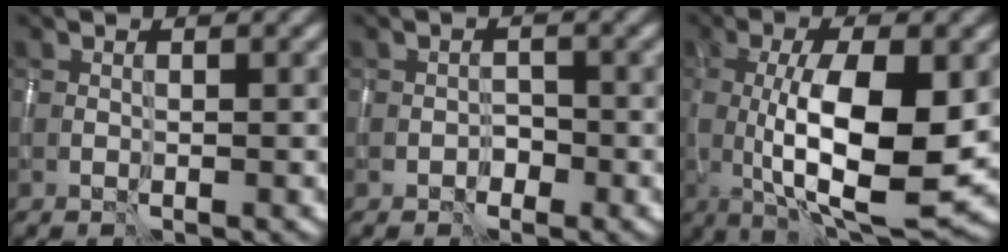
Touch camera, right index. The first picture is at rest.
{"total": 1.0, "force": [-0.7, 0.7, 0.0], "torque": [0.003, 0.001, -0.013]}
{"total": 10.2, "force": [-0.4, 3.2, 9.7], "torque": [-0.158, -0.013, 0.000]}